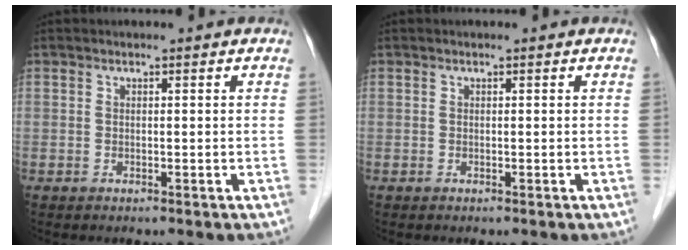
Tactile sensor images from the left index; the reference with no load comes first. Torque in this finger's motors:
{"motor_torque": [0.00, 0.00, 0.00, 0.00]}